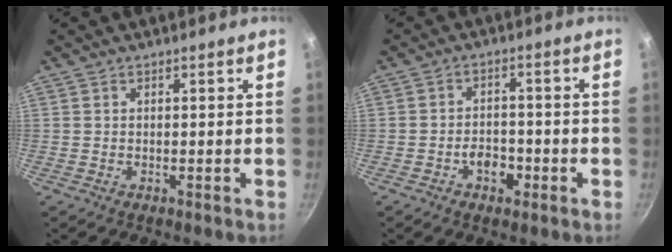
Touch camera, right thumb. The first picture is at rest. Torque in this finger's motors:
{"motor_torque": [0.49, 0.74, 0.34, -0.12, 0.18]}